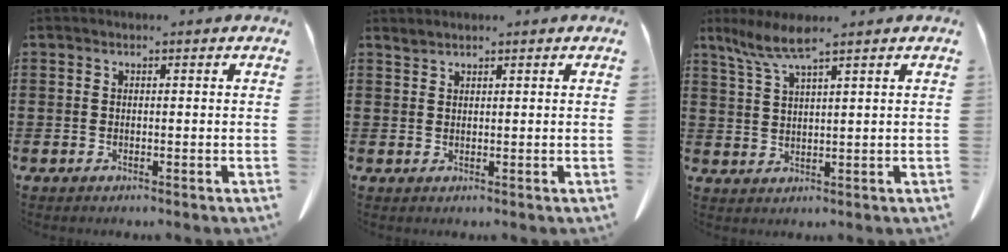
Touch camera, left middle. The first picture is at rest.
{"total": 1.1, "force": [1.0, 0.1, 0.1], "torque": [-0.006, -0.003, 0.021]}
{"total": 5.6, "force": [3.8, 0.5, 4.1], "torque": [-0.097, -0.011, 0.066]}